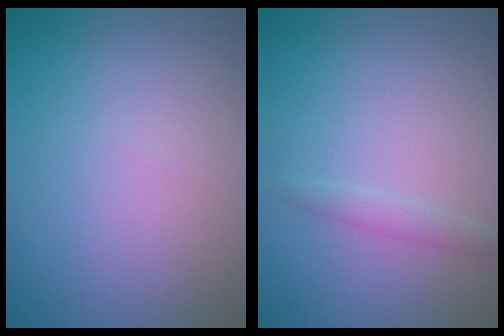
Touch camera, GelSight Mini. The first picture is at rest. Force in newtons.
{"total": 1.2, "press": 1.2, "slide": 0.1}